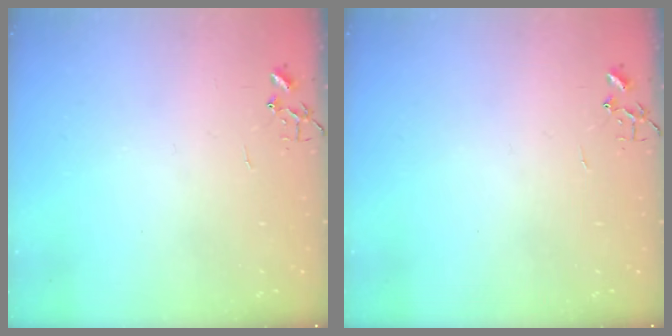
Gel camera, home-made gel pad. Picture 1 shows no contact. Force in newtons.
{"total": 0.0}